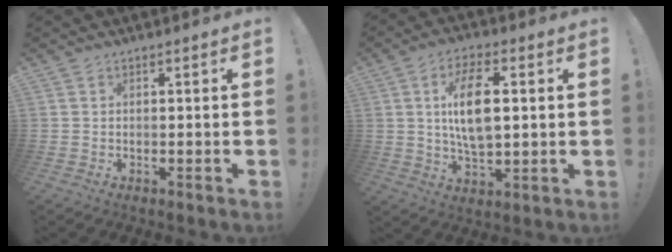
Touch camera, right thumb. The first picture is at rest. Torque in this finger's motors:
{"motor_torque": [2.56, 2.45, 1.84, -0.21, 0.16]}